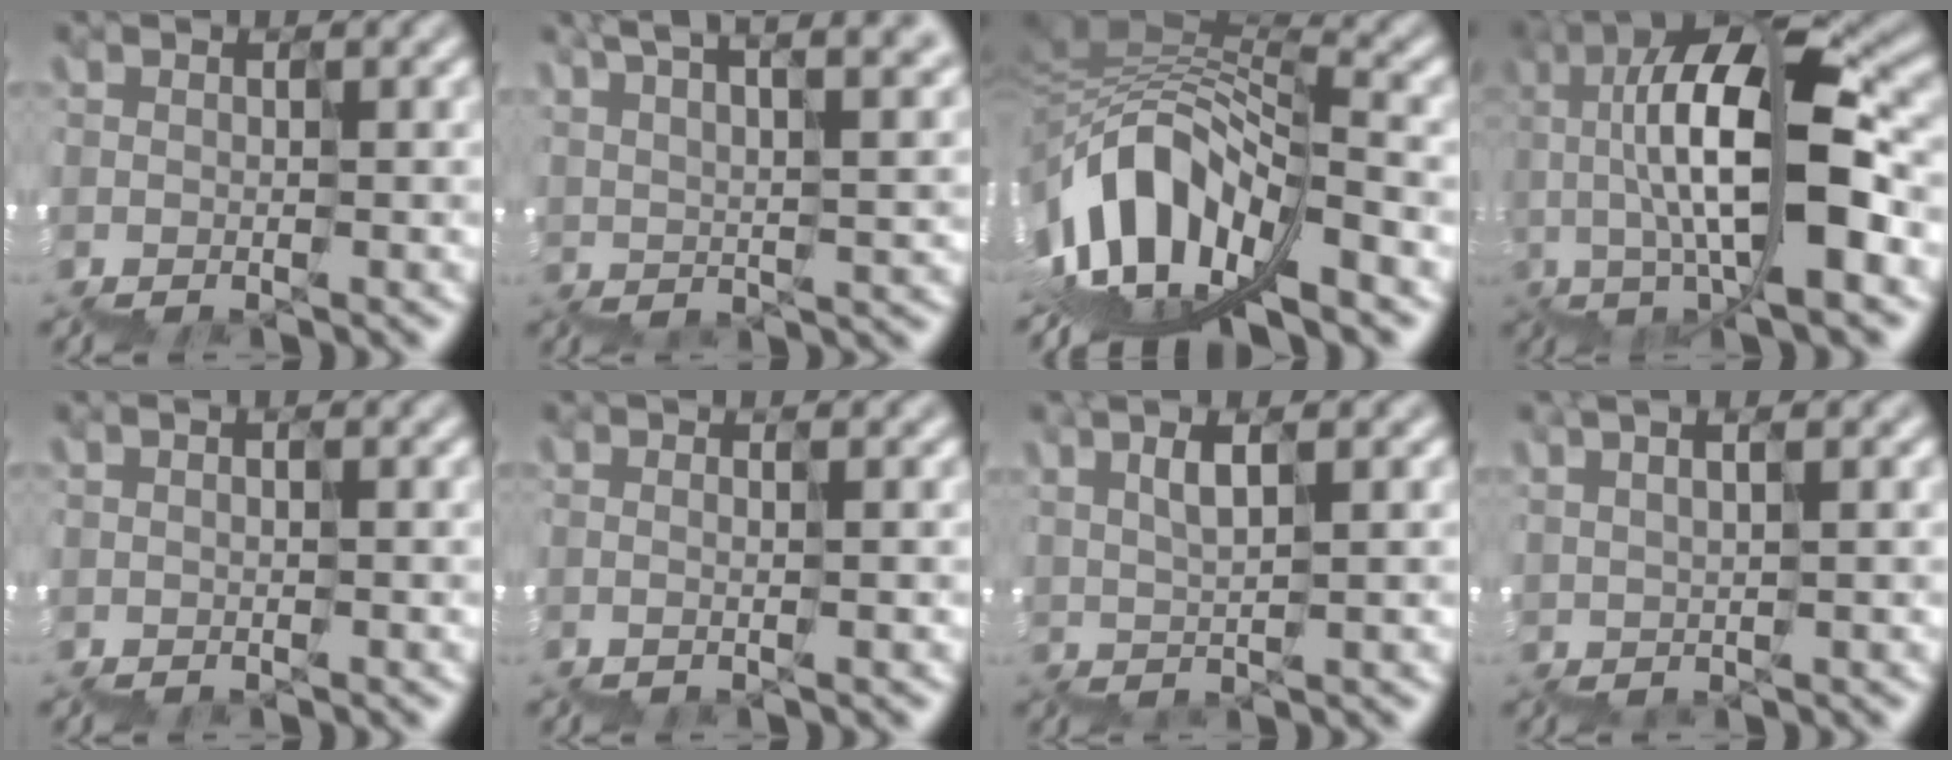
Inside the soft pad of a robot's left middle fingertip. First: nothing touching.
{"total": 10.2, "force": [5.9, 3.2, 7.7], "torque": [-0.074, 0.039, 0.099]}
{"total": 9.6, "force": [-2.6, 5.1, 7.6], "torque": [-0.143, 0.023, -0.038]}
{"total": 11.7, "force": [1.1, 4.5, 10.8], "torque": [-0.181, 0.029, 0.020]}
{"total": 0.6, "force": [0.6, -0.1, 0.1], "torque": [0.000, -0.003, 0.011]}
{"total": 0.7, "force": [0.6, 0.1, 0.4], "torque": [0.004, -0.008, 0.010]}
{"total": 2.4, "force": [2.2, 0.0, 1.0], "torque": [-0.001, 0.012, 0.049]}
{"total": 2.3, "force": [1.8, 0.4, 1.3], "torque": [0.014, 0.010, 0.038]}